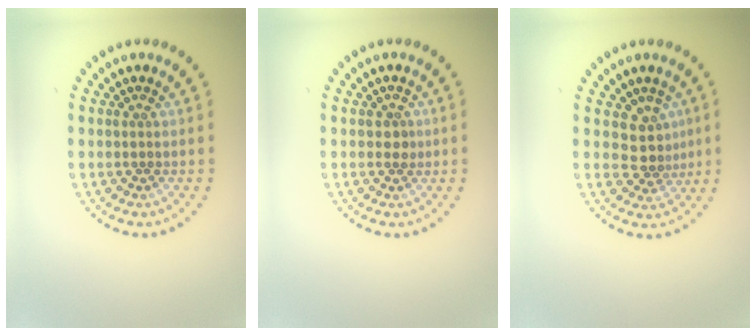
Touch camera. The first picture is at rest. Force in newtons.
{"total": 1.0, "press": 1.0, "slide": 0.2}
{"total": 2.8, "press": 2.1, "slide": 1.8}